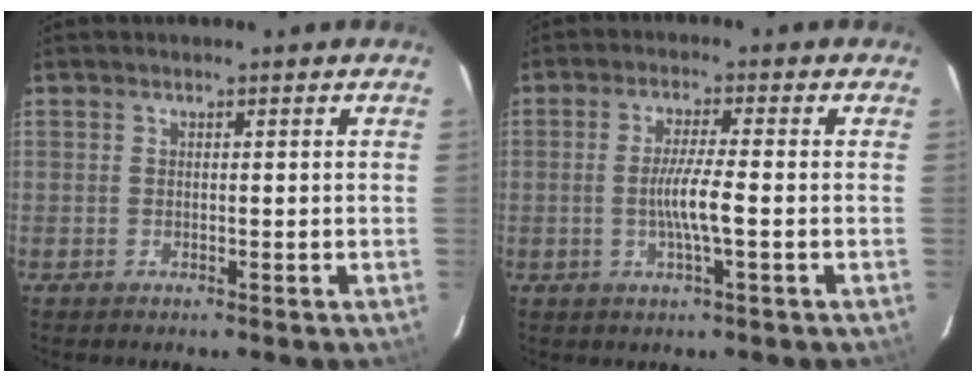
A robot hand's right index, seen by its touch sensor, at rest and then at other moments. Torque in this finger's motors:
{"motor_torque": [0.90, 0.06, 0.33, 0.12]}